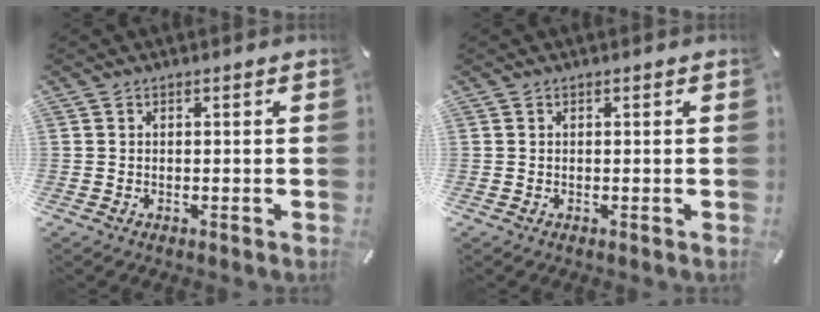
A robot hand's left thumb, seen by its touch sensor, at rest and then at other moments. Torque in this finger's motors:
{"motor_torque": [-0.36, -0.25, 0.04, 0.11, -0.01]}